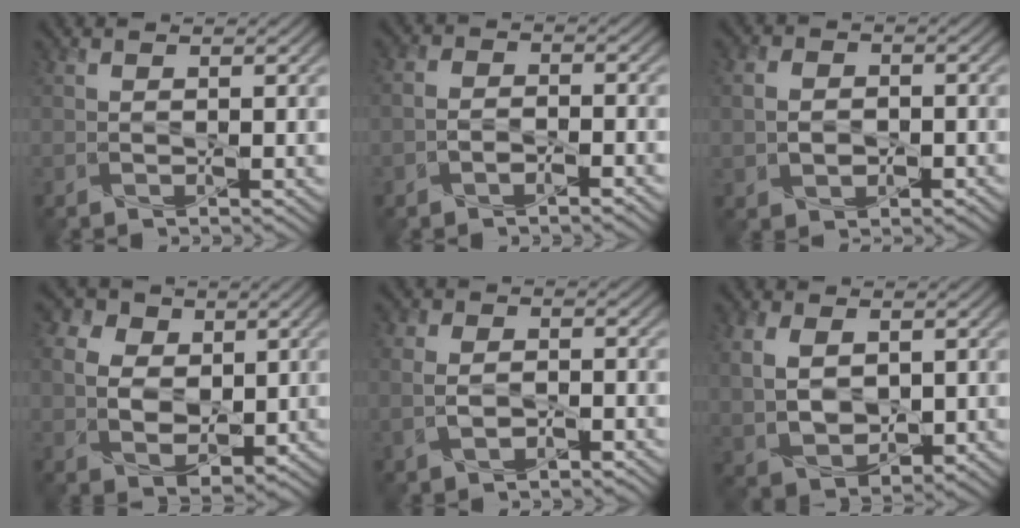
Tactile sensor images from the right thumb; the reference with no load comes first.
{"total": 2.9, "force": [-1.7, 1.6, 1.8], "torque": [-0.023, 0.007, -0.039]}
{"total": 4.4, "force": [-0.7, 3.5, 2.6], "torque": [-0.051, -0.004, -0.017]}
{"total": 9.4, "force": [1.6, 7.6, 5.2], "torque": [-0.126, 0.018, 0.020]}
{"total": 5.1, "force": [-1.6, 3.4, 3.4], "torque": [-0.067, -0.003, -0.034]}
{"total": 7.3, "force": [0.8, 5.0, 5.3], "torque": [-0.133, -0.008, 0.029]}